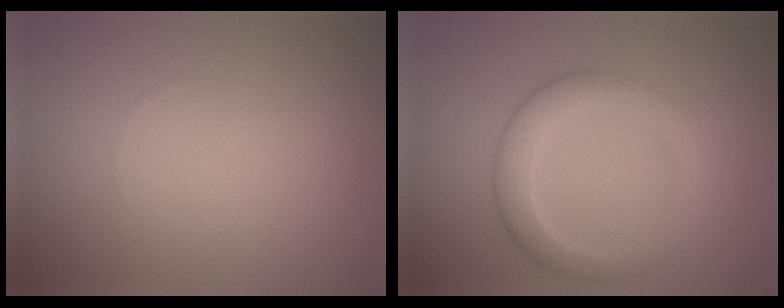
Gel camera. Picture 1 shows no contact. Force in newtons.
{"total": 3.7, "press": 3.7, "slide": 0.1}